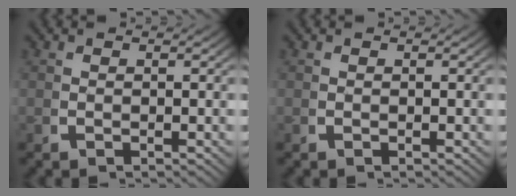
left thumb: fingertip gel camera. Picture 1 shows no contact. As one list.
[{"total": 0.0}]